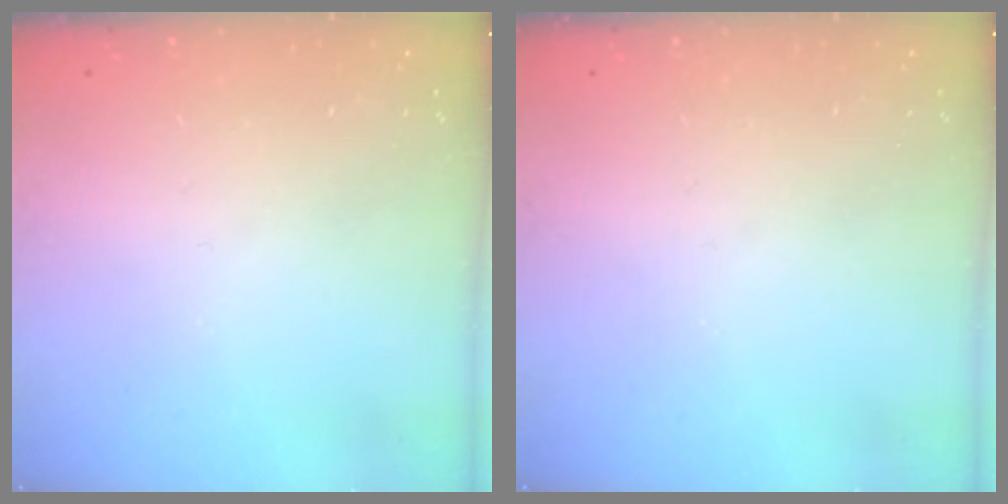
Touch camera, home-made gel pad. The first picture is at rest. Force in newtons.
{"total": 0.0}